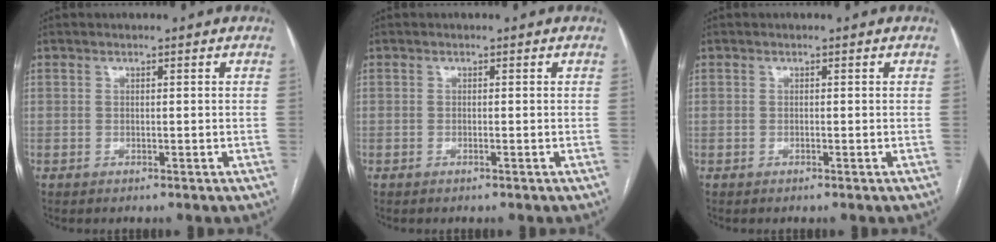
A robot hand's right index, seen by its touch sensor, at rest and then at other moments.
{"total": 0.0}
{"total": 0.0}